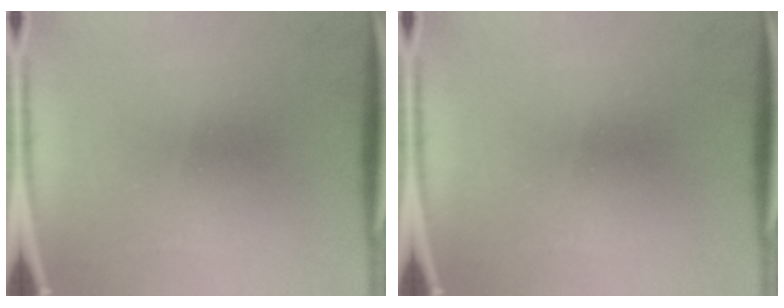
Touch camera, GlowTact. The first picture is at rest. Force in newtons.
{"total": 0.0}